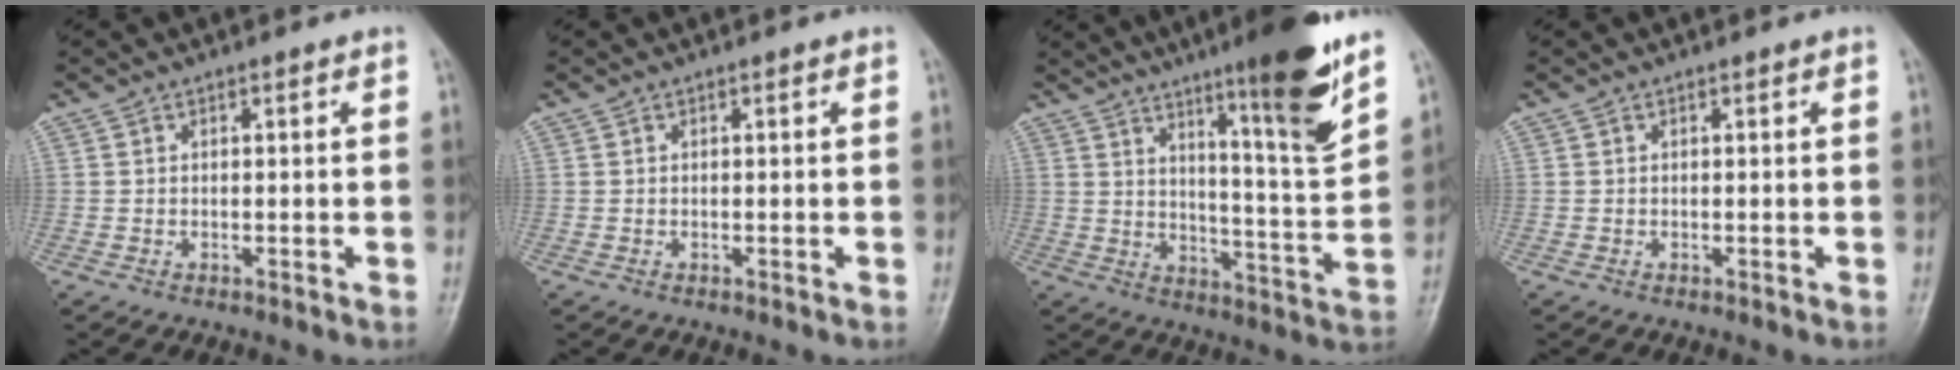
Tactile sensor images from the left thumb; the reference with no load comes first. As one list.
[{"total": 0.0}, {"total": 15.6, "force": [9.9, 1.1, 12.0], "torque": [-0.164, -0.066, 0.152]}, {"total": 0.0}]